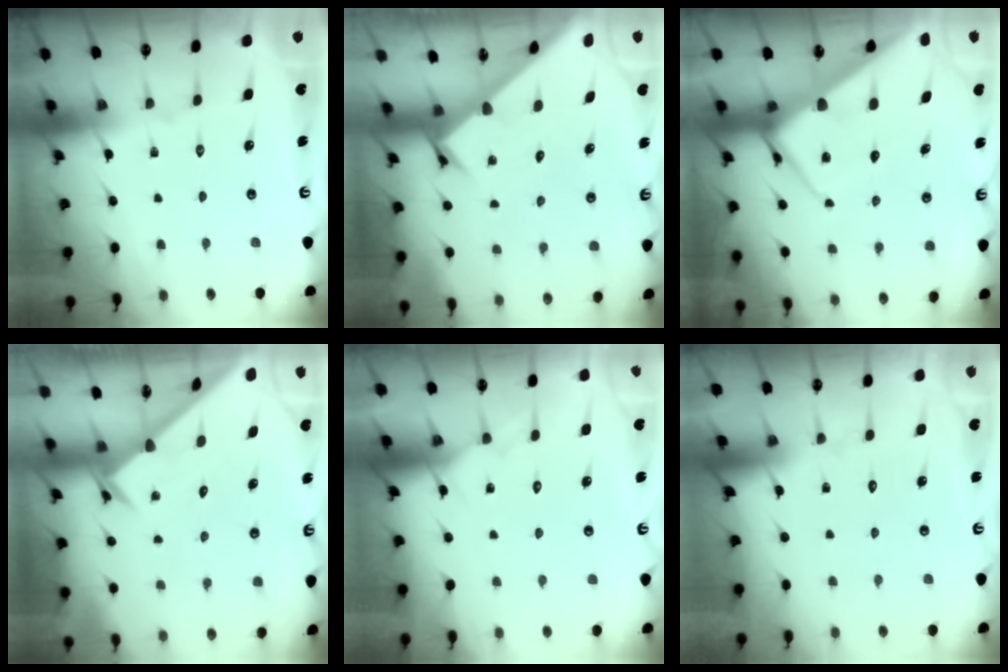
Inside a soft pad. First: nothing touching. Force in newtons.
{"total": 2.1, "press": 2.1, "slide": 0.2}
{"total": 9.9, "press": 9.8, "slide": 0.9}
{"total": 2.6, "press": 2.6, "slide": 0.2}
{"total": 6.0, "press": 6.0, "slide": 0.4}
{"total": 2.1, "press": 2.1, "slide": 0.0}